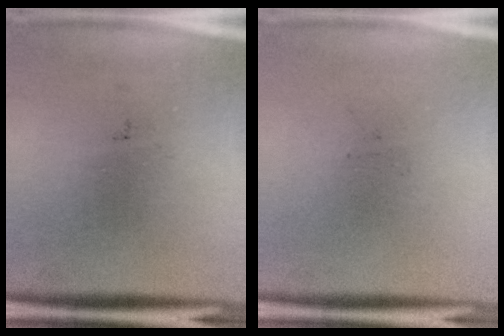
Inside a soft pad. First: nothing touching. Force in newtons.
{"total": 0.0}